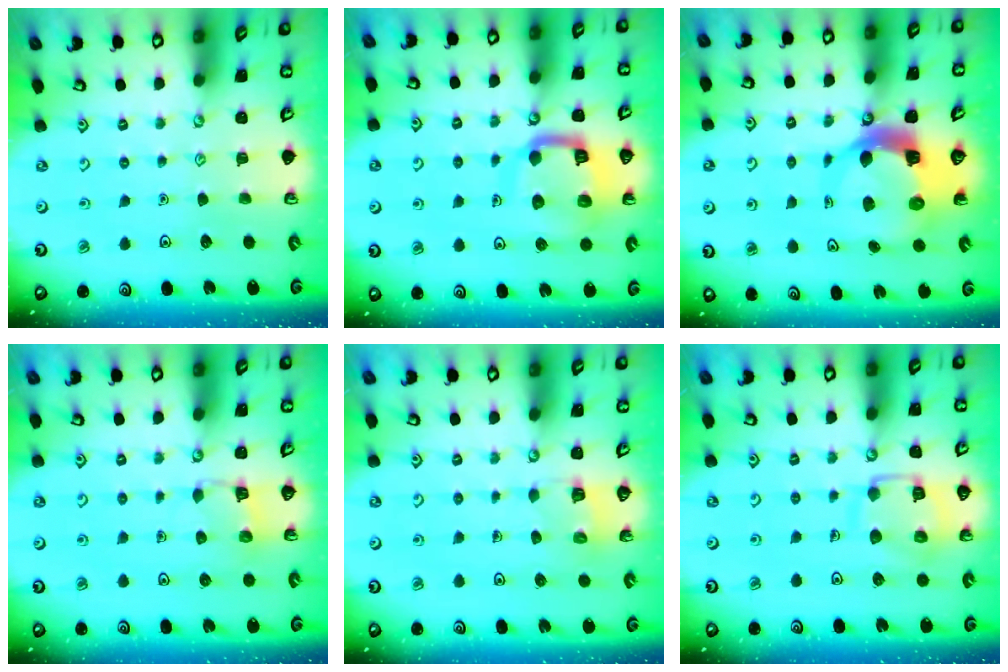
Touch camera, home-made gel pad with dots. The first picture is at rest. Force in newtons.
{"total": 12.5, "press": 12.4, "slide": 1.6}
{"total": 8.8, "press": 8.7, "slide": 1.1}
{"total": 5.4, "press": 5.4, "slide": 0.4}
{"total": 5.8, "press": 5.8, "slide": 0.3}
{"total": 13.7, "press": 13.6, "slide": 1.3}